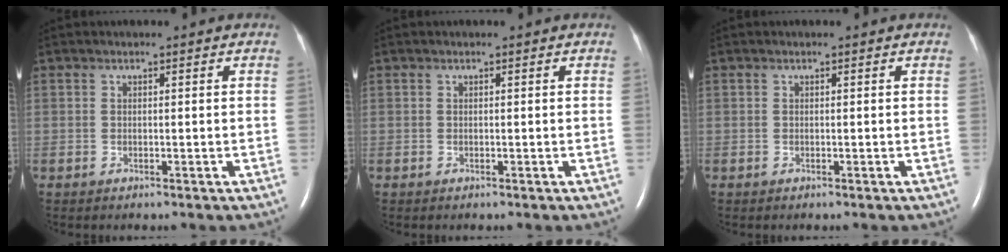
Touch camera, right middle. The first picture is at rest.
{"total": 0.0}
{"total": 0.0}